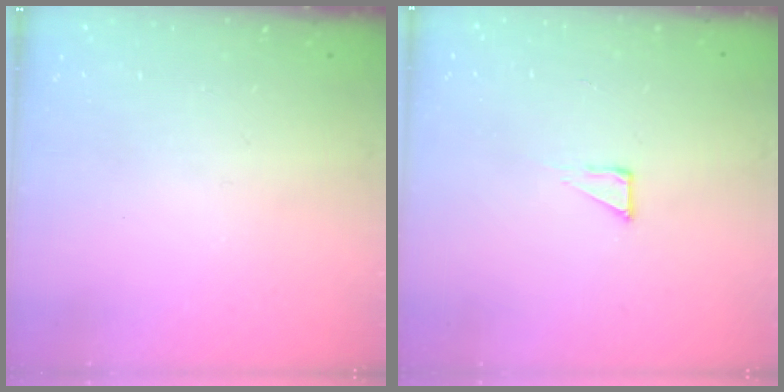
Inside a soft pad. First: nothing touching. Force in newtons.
{"total": 2.1, "press": 2.1, "slide": 0.1}